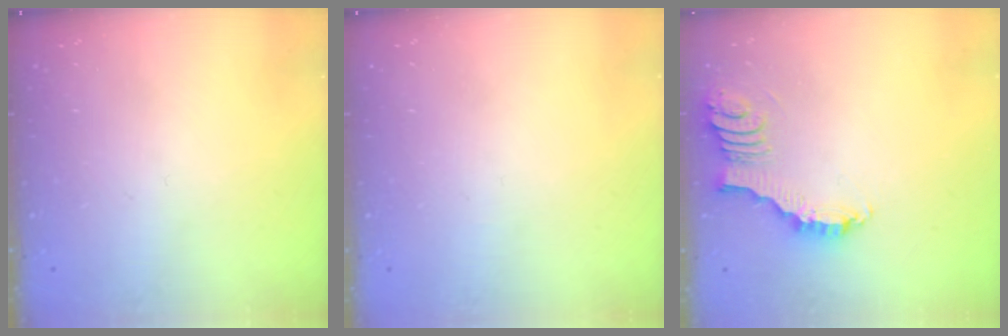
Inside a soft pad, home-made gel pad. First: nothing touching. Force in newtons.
{"total": 0.0}
{"total": 3.9, "press": 3.9, "slide": 0.3}